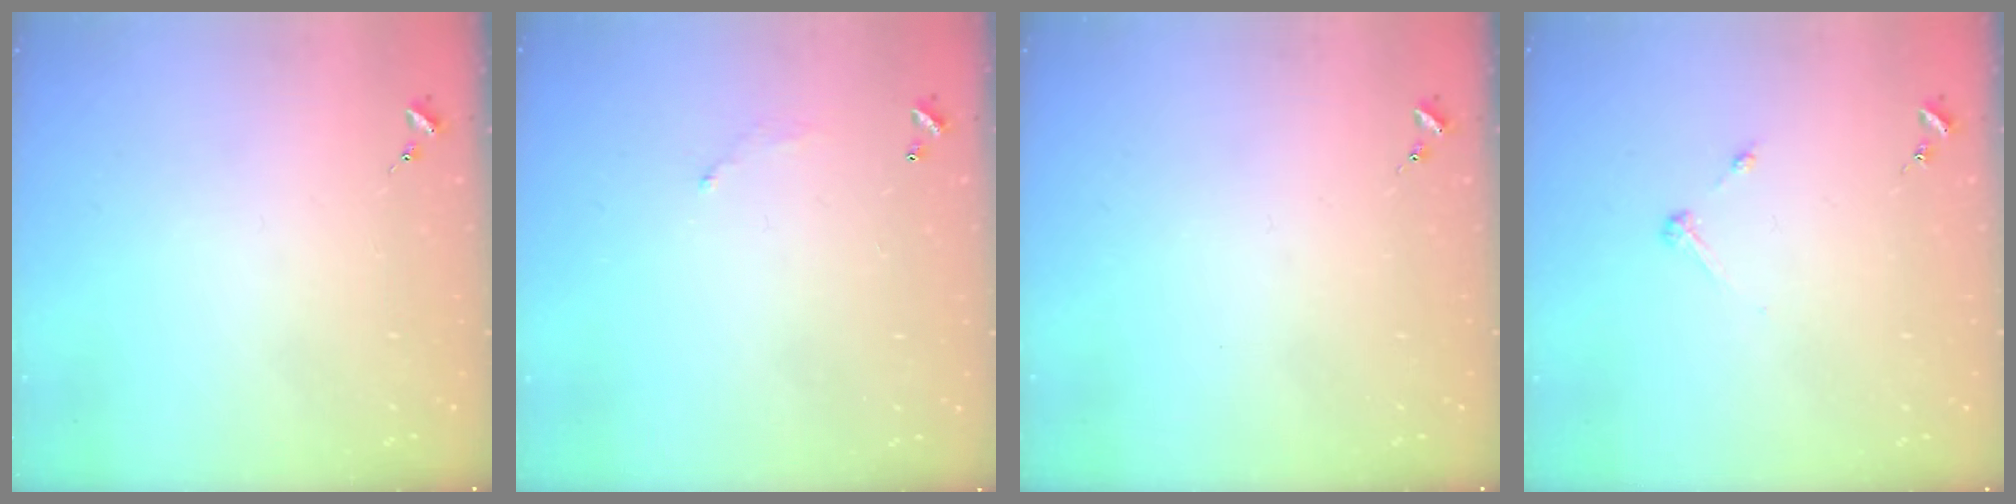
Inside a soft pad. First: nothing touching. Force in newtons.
{"total": 5.2, "press": 5.2, "slide": 0.3}
{"total": 0.0}
{"total": 3.3, "press": 3.2, "slide": 0.4}